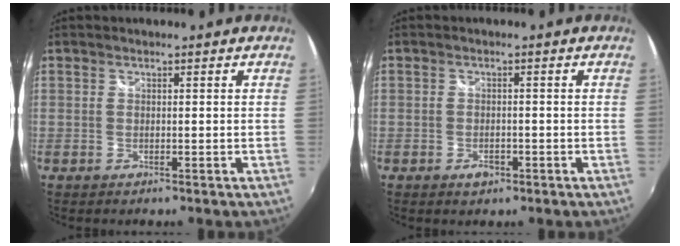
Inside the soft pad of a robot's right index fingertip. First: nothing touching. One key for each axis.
{"total": 2.3, "fx": -1.2, "fy": 1.5, "fz": 1.2, "tx": -0.022, "ty": -0.001, "tz": -0.019}